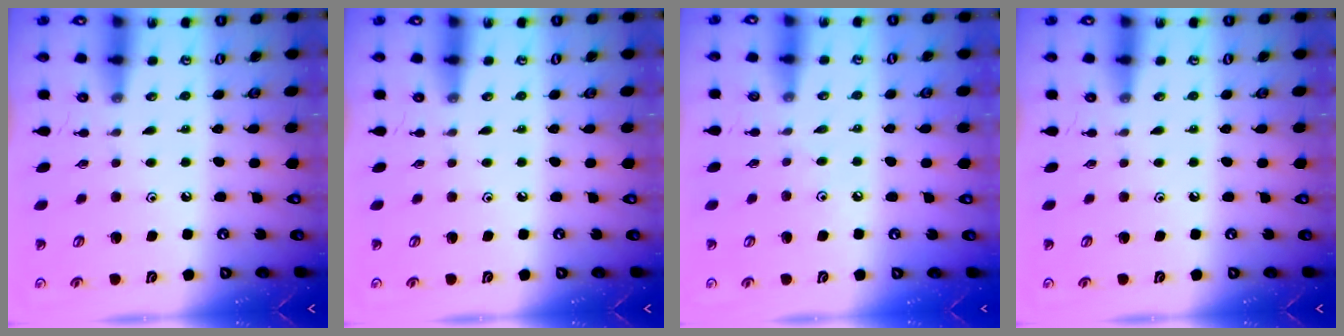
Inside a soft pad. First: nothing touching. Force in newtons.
{"total": 0.0}
{"total": 3.3, "press": 3.3, "slide": 0.5}
{"total": 0.0}